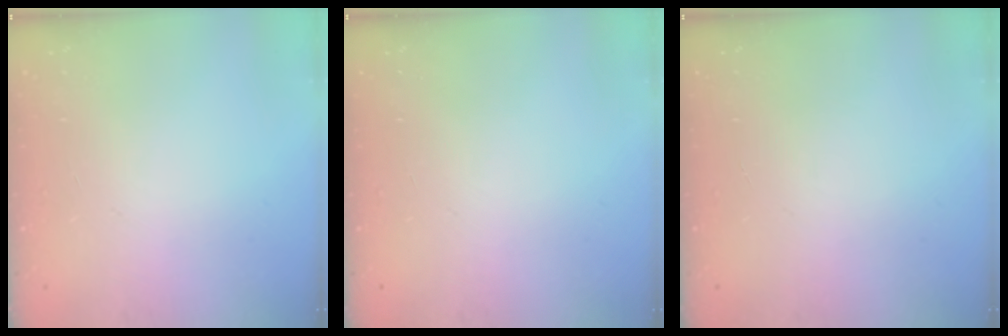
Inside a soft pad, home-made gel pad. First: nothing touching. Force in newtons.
{"total": 0.0}
{"total": 0.0}